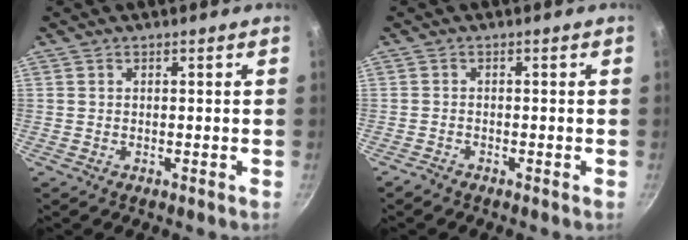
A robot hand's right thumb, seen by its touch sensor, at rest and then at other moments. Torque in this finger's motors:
{"motor_torque": [1.26, -0.20, -0.27, -0.26, -0.02]}